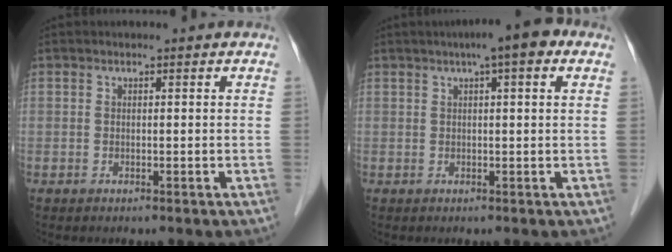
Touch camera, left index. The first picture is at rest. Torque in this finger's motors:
{"motor_torque": [1.48, -0.66, 0.46, 0.11]}